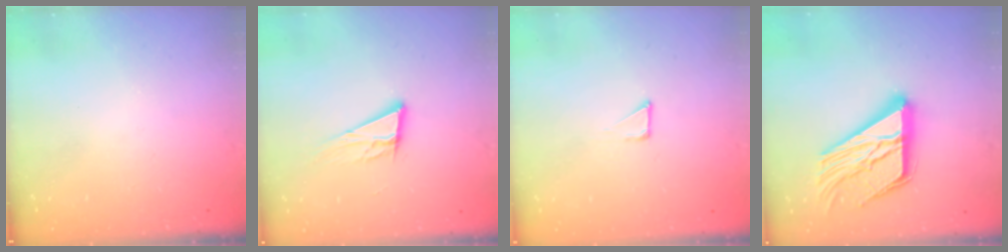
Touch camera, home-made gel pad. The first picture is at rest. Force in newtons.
{"total": 12.2, "press": 11.7, "slide": 3.4}
{"total": 2.1, "press": 2.1, "slide": 0.1}
{"total": 21.0, "press": 20.9, "slide": 2.1}